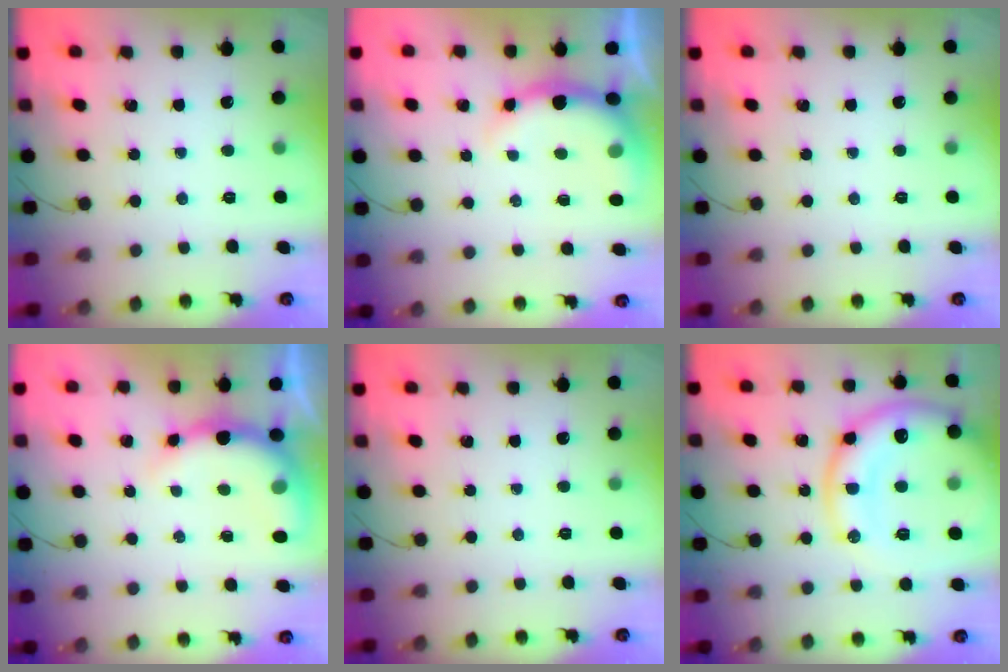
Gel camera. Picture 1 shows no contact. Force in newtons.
{"total": 7.4, "press": 7.2, "slide": 1.4}
{"total": 0.0}
{"total": 10.1, "press": 10.0, "slide": 1.3}
{"total": 0.0}
{"total": 21.5, "press": 21.4, "slide": 2.2}